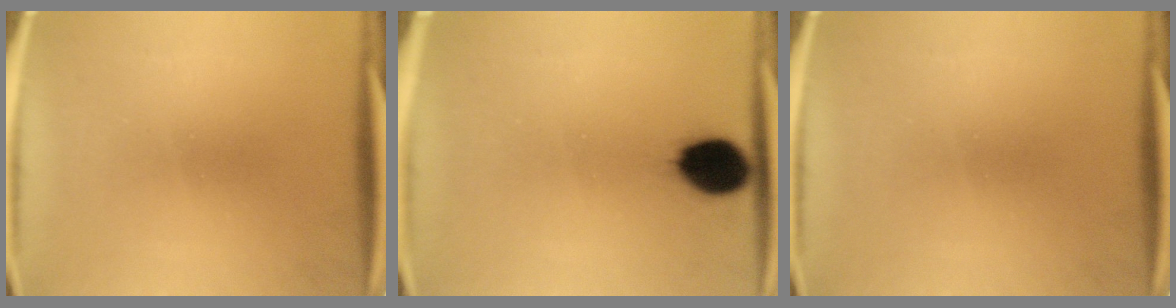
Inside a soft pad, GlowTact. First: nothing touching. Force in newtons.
{"total": 9.5}
{"total": 0.0}